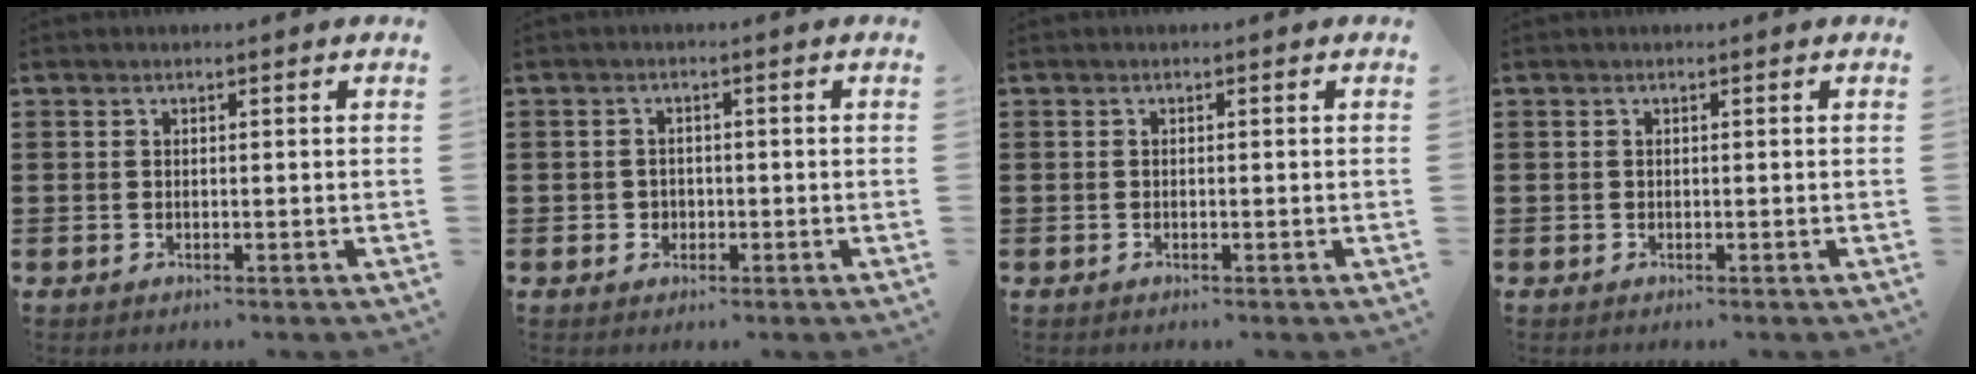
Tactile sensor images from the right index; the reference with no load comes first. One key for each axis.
{"total": 1.7, "fx": -0.5, "fy": 1.6, "fz": 0.3, "tx": -0.013, "ty": 0.000, "tz": -0.013}
{"total": 0.0}
{"total": 0.0}